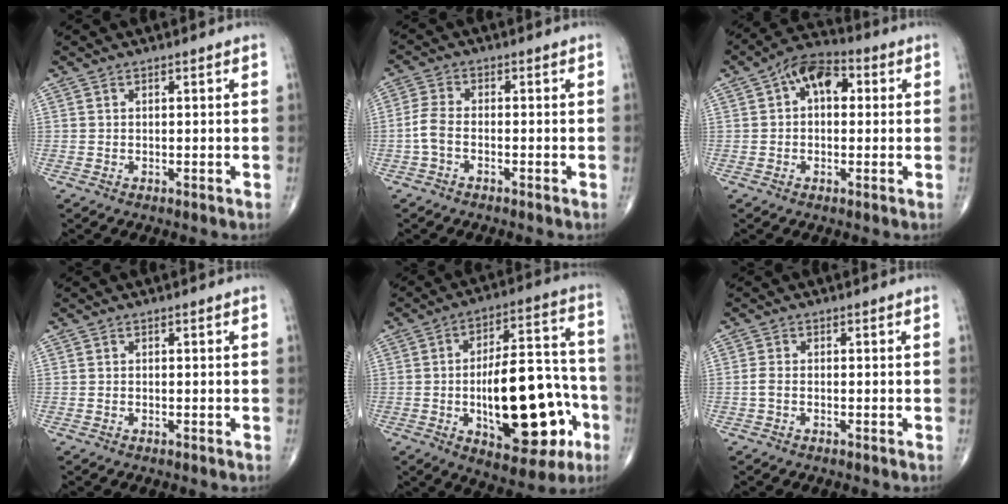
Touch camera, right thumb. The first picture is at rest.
{"total": 3.6, "force": [-1.3, 1.8, 2.8], "torque": [-0.065, 0.015, -0.033]}
{"total": 8.6, "force": [1.9, 5.3, 6.5], "torque": [-0.085, 0.027, 0.018]}
{"total": 0.0}
{"total": 23.5, "force": [-6.2, 10.3, 20.1], "torque": [-0.281, 0.038, -0.076]}
{"total": 1.4, "force": [-0.5, 0.8, 1.1], "torque": [-0.026, 0.004, -0.012]}